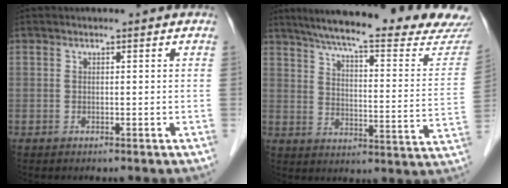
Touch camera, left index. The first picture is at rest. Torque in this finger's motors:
{"motor_torque": [0.38, -0.65, 0.55, 0.12]}